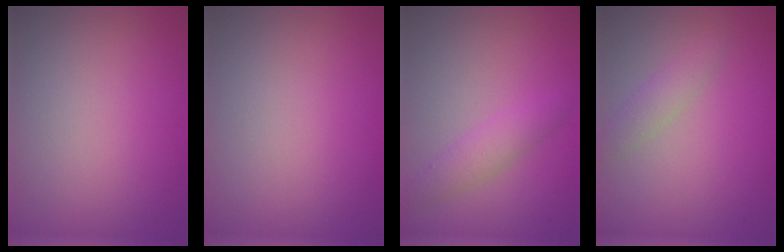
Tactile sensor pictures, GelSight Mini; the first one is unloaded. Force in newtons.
{"total": 0.0}
{"total": 2.1, "press": 2.1, "slide": 0.1}
{"total": 1.6, "press": 1.6, "slide": 0.1}